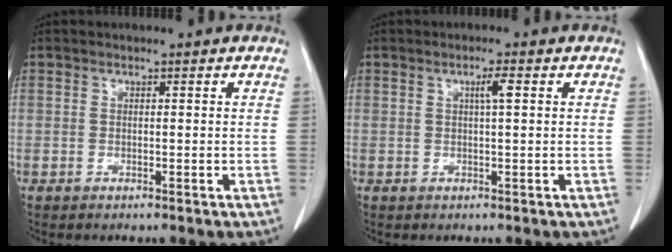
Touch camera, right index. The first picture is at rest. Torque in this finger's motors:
{"motor_torque": [0.34, 0.05, 0.05, 0.04]}